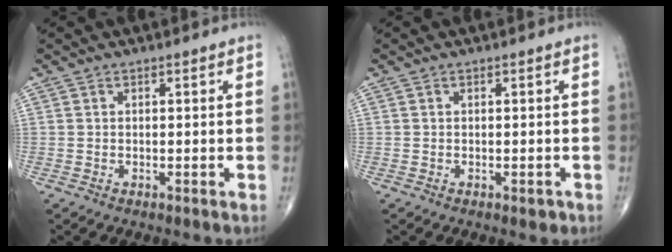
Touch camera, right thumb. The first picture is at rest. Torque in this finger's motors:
{"motor_torque": [0.10, 0.28, -0.13, -0.04, 0.04]}